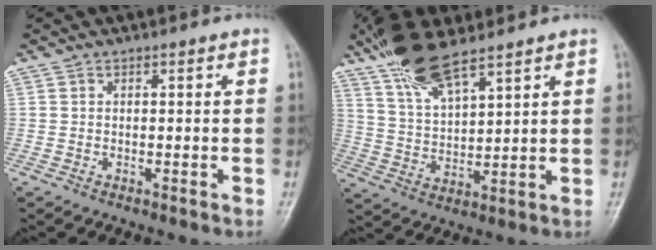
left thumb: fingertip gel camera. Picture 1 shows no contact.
{"total": 11.5, "force": [8.8, 3.2, 6.7], "torque": [-0.123, -0.035, 0.180]}